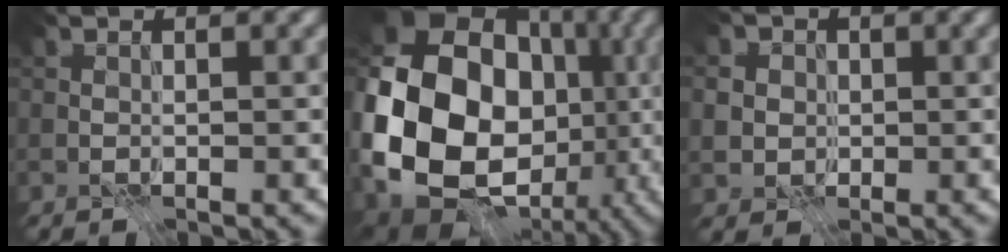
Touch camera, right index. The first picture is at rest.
{"total": 19.2, "force": [-2.3, 14.8, 12.0], "torque": [-0.257, 0.000, -0.042]}
{"total": 5.0, "force": [1.5, 4.4, 1.9], "torque": [-0.031, 0.023, 0.011]}